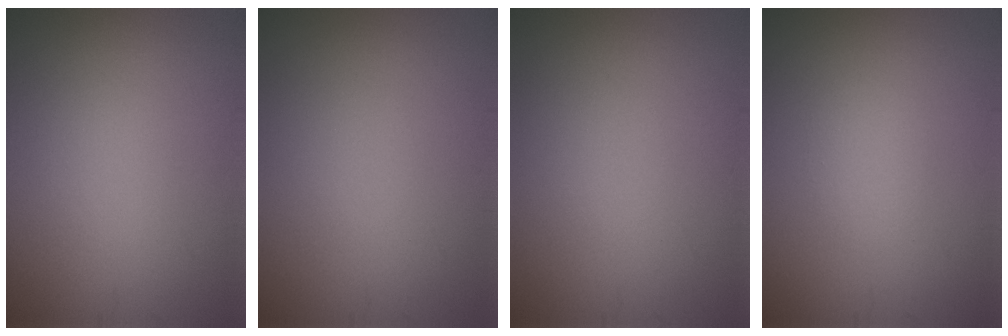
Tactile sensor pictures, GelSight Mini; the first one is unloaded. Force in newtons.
{"total": 0.0}
{"total": 0.0}
{"total": 1.1, "press": 1.1, "slide": 0.1}